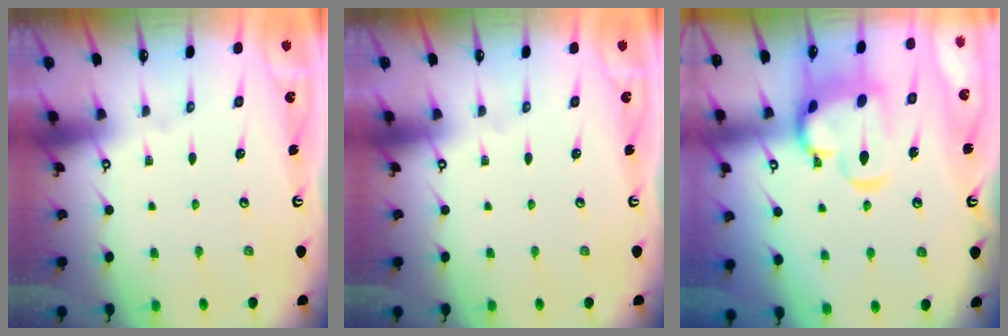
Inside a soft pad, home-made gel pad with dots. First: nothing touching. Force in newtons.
{"total": 0.0}
{"total": 10.1, "press": 9.9, "slide": 1.9}